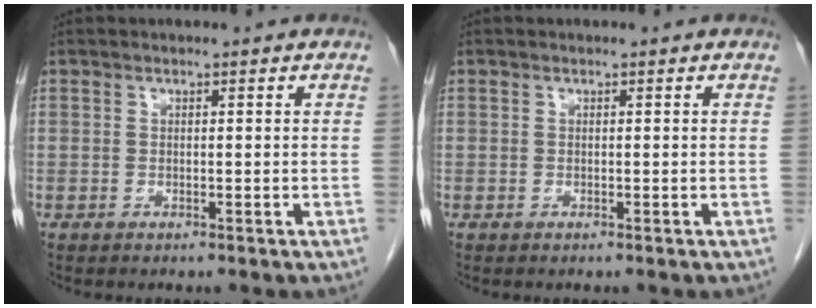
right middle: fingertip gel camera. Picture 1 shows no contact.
{"total": 0.0}